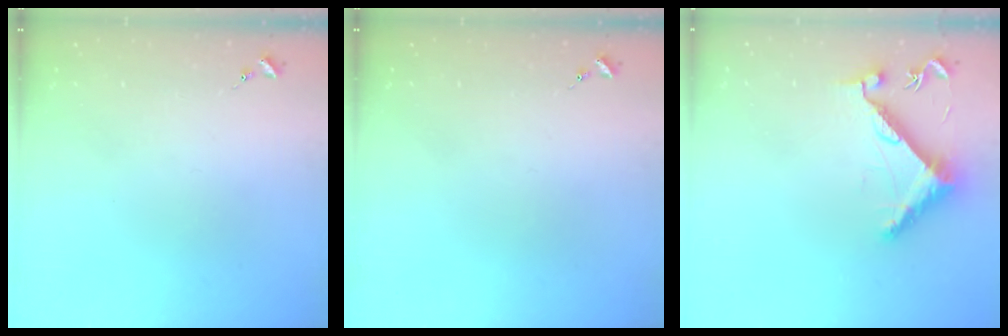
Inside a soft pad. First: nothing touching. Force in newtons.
{"total": 0.0}
{"total": 8.6, "press": 8.6, "slide": 0.7}